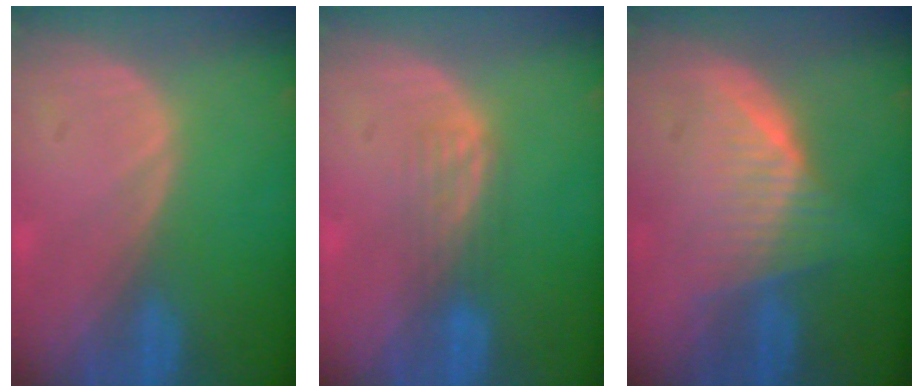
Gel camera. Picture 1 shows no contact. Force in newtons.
{"total": 2.6, "press": 2.6, "slide": 0.4}
{"total": 6.4, "press": 6.2, "slide": 1.6}